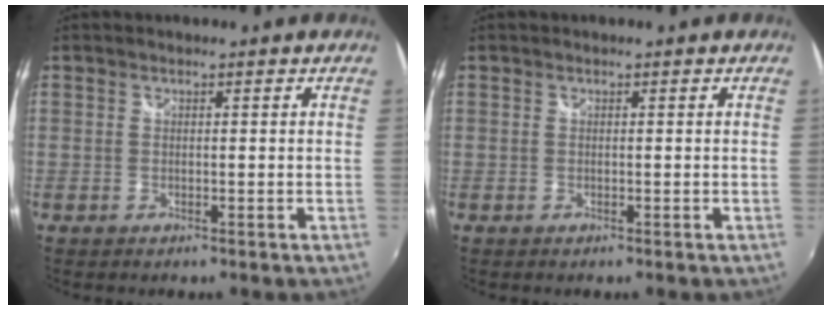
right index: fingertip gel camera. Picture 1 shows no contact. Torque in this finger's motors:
{"motor_torque": [0.00, 0.00, 0.00, 0.00]}